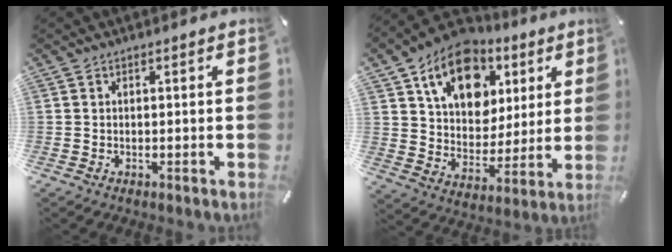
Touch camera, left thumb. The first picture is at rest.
{"total": 16.5, "force": [8.5, 11.7, 7.9], "torque": [-0.131, -0.033, 0.154]}